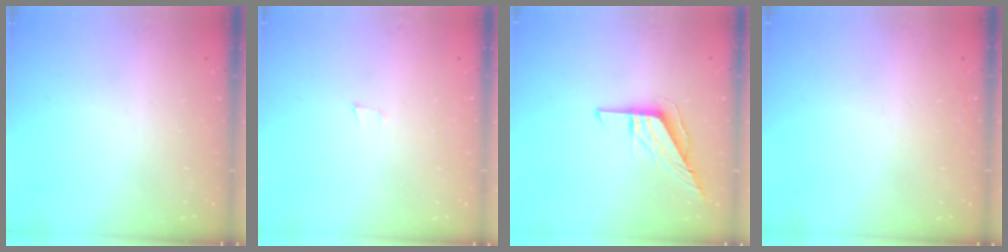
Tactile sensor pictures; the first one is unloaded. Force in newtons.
{"total": 3.4, "press": 2.2, "slide": 2.6}
{"total": 9.4, "press": 9.4, "slide": 0.9}
{"total": 1.6, "press": 1.6, "slide": 0.1}